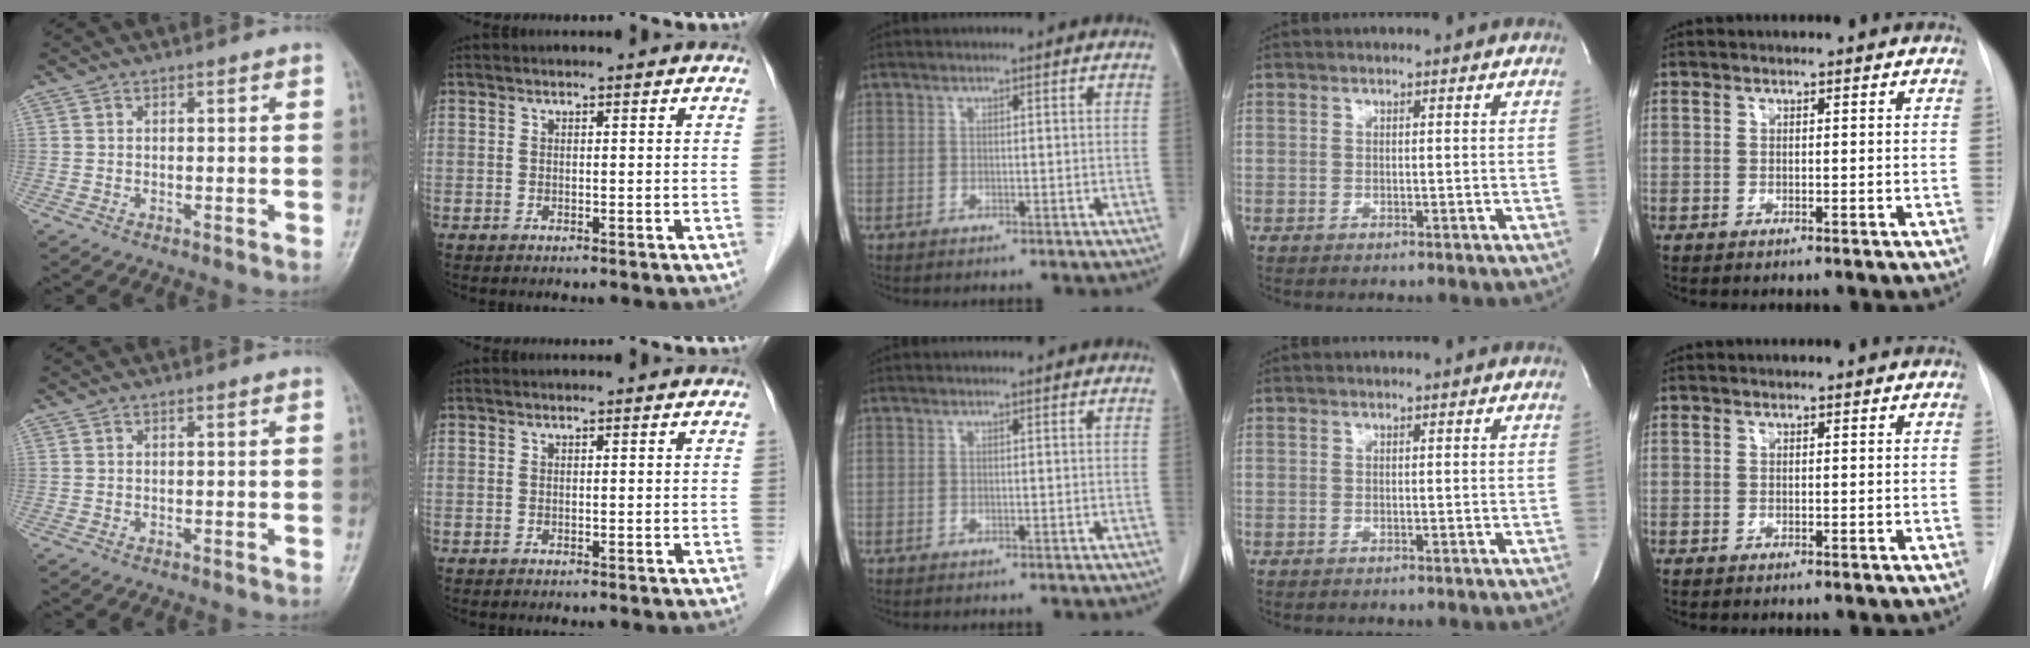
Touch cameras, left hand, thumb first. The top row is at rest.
{}